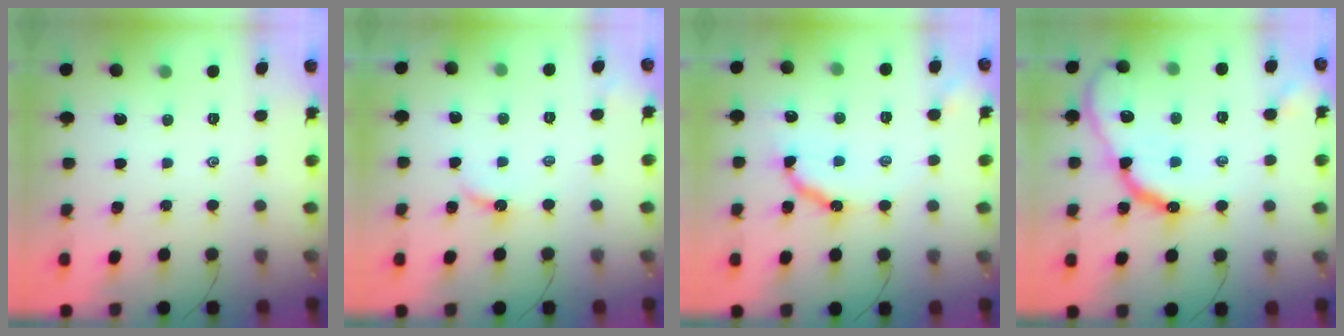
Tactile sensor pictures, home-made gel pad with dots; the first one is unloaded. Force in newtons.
{"total": 3.4, "press": 3.4, "slide": 0.3}
{"total": 9.6, "press": 9.5, "slide": 0.9}
{"total": 16.2, "press": 16.1, "slide": 1.7}